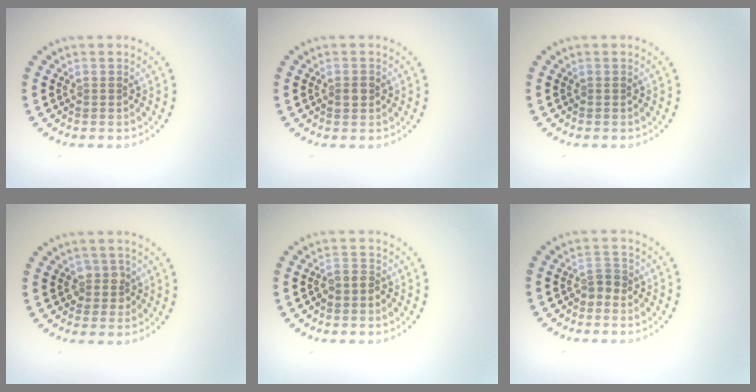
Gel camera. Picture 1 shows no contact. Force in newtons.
{"total": 1.1, "press": 1.1, "slide": 0.2}
{"total": 0.0}
{"total": 1.6, "press": 1.4, "slide": 0.8}
{"total": 1.5, "press": 1.3, "slide": 0.8}
{"total": 1.3, "press": 1.0, "slide": 0.7}